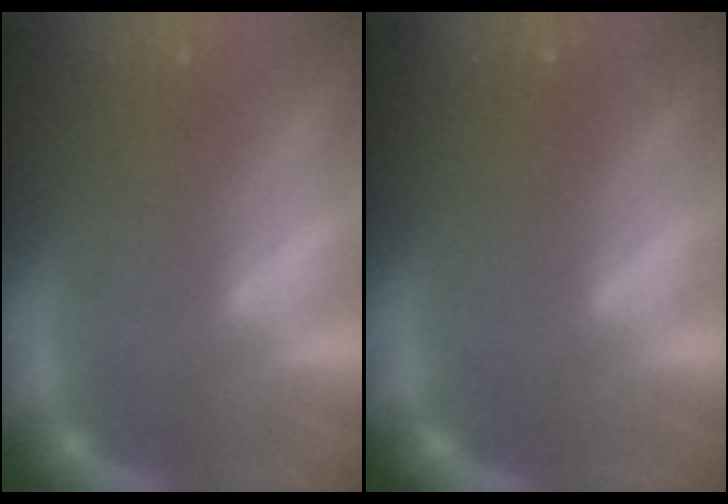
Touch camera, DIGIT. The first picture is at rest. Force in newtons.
{"total": 0.0}